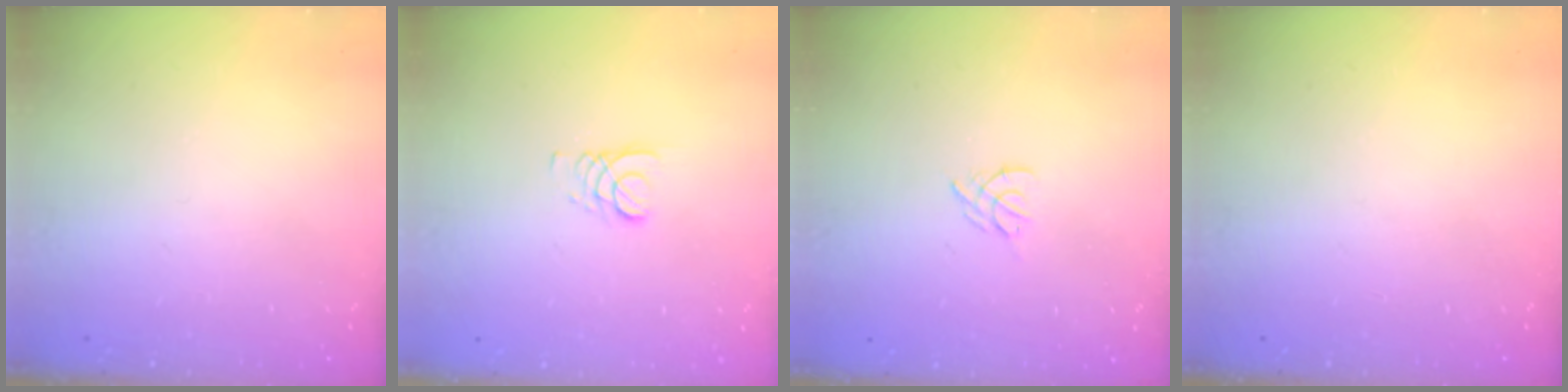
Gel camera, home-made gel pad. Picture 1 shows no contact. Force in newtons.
{"total": 2.7, "press": 2.7, "slide": 0.3}
{"total": 4.3, "press": 4.2, "slide": 0.7}
{"total": 0.0}